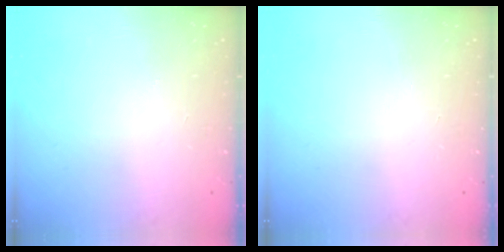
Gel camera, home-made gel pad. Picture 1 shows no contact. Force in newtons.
{"total": 0.0}